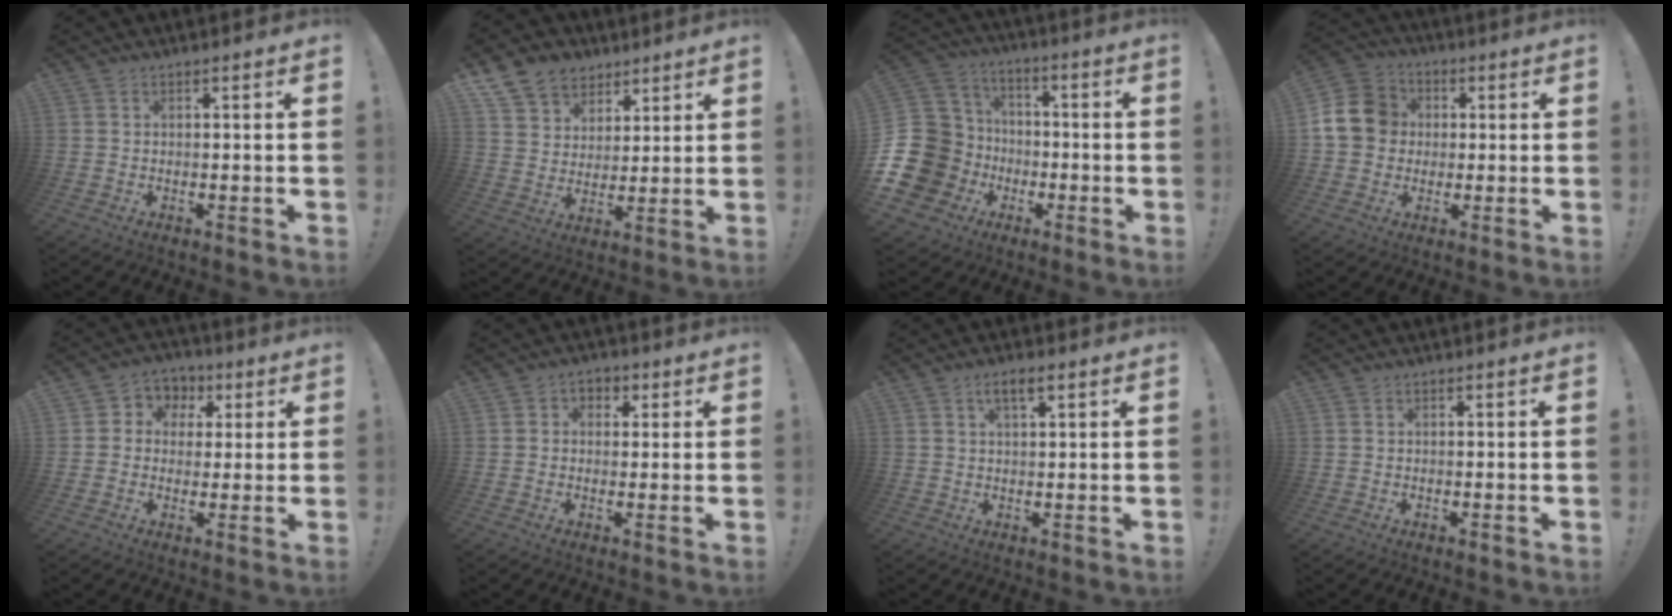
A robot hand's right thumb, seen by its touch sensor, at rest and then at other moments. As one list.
[{"total": 10.5, "force": [6.9, 7.7, 2.2], "torque": [-0.047, -0.048, 0.140]}, {"total": 19.7, "force": [-3.9, 16.9, 9.3], "torque": [-0.207, 0.025, -0.027]}, {"total": 13.6, "force": [1.1, 12.0, 6.2], "torque": [-0.100, 0.011, 0.027]}, {"total": 6.3, "force": [-0.1, 6.1, 1.7], "torque": [-0.015, 0.003, 0.002]}, {"total": 3.8, "force": [0.0, 3.5, 1.4], "torque": [-0.008, 0.003, -0.002]}, {"total": 3.8, "force": [1.7, 1.4, 3.1], "torque": [-0.048, -0.002, 0.027]}, {"total": 0.0}]